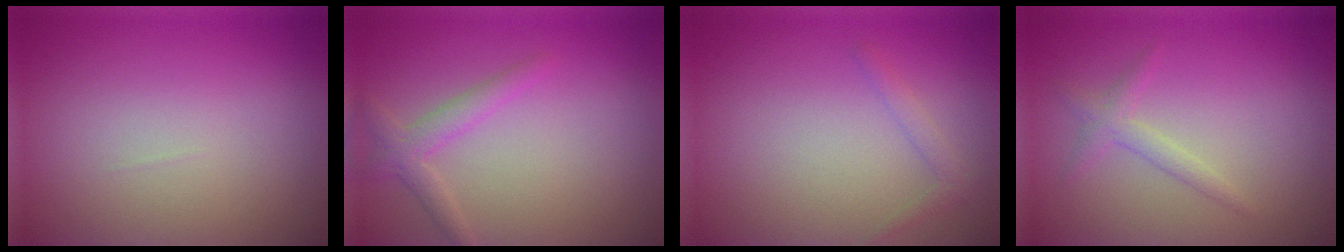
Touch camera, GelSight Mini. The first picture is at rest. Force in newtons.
{"total": 2.1, "press": 2.1, "slide": 0.1}
{"total": 1.1, "press": 1.1, "slide": 0.1}
{"total": 1.5, "press": 1.5, "slide": 0.1}